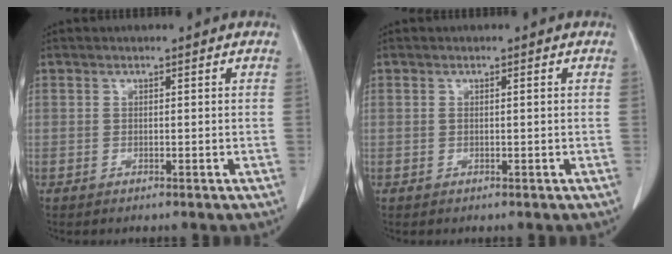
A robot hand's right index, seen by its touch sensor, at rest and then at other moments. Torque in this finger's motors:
{"motor_torque": [-0.07, 0.04, -0.03, -0.01]}